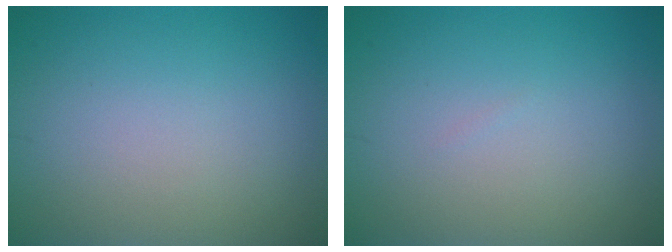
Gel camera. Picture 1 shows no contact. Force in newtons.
{"total": 0.0}